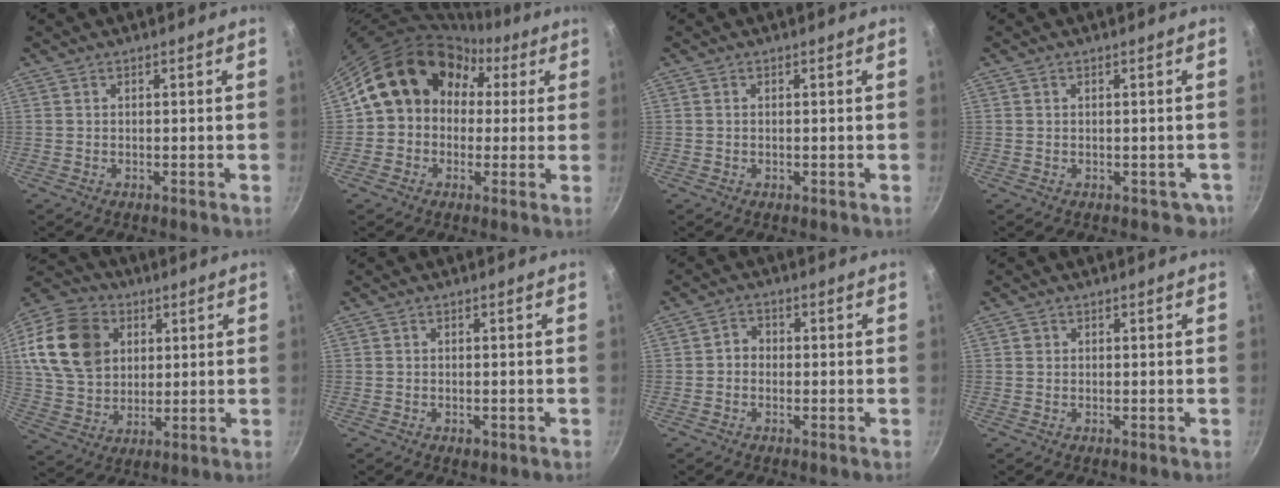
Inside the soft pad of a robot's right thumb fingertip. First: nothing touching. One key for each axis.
{"total": 15.3, "fx": 2.5, "fy": 13.0, "fz": 7.7, "tx": -0.083, "ty": 0.047, "tz": 0.025}
{"total": 0.6, "fx": 0.0, "fy": 0.4, "fz": 0.5, "tx": -0.007, "ty": 0.001, "tz": -0.002}
{"total": 2.9, "fx": -0.6, "fy": 2.5, "fz": 1.4, "tx": 0.002, "ty": 0.018, "tz": 0.010}
{"total": 19.0, "fx": 5.4, "fy": 14.6, "fz": 10.9, "tx": -0.192, "ty": 0.003, "tz": 0.101}
{"total": 1.6, "fx": -0.7, "fy": 1.0, "fz": 1.1, "tx": -0.017, "ty": 0.001, "tz": -0.009}
{"total": 2.4, "fx": -0.6, "fy": 2.1, "fz": 1.0, "tx": -0.007, "ty": 0.013, "tz": -0.018}
{"total": 0.7, "fx": 0.2, "fy": 0.7, "fz": 0.1, "tx": 0.001, "ty": 0.003, "tz": 0.001}